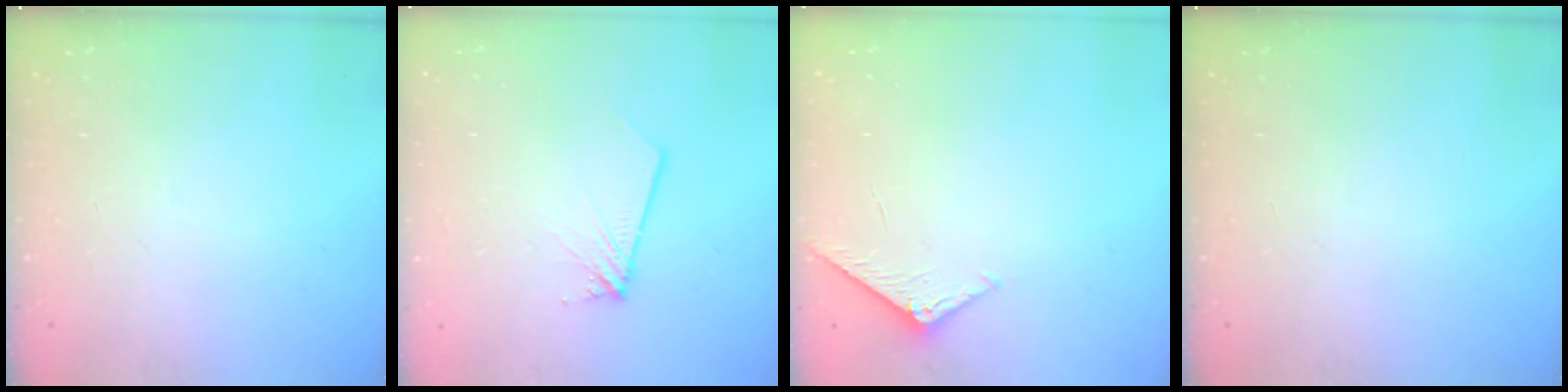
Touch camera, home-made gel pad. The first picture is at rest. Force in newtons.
{"total": 2.7, "press": 2.7, "slide": 0.2}
{"total": 5.6, "press": 5.6, "slide": 0.6}
{"total": 0.0}